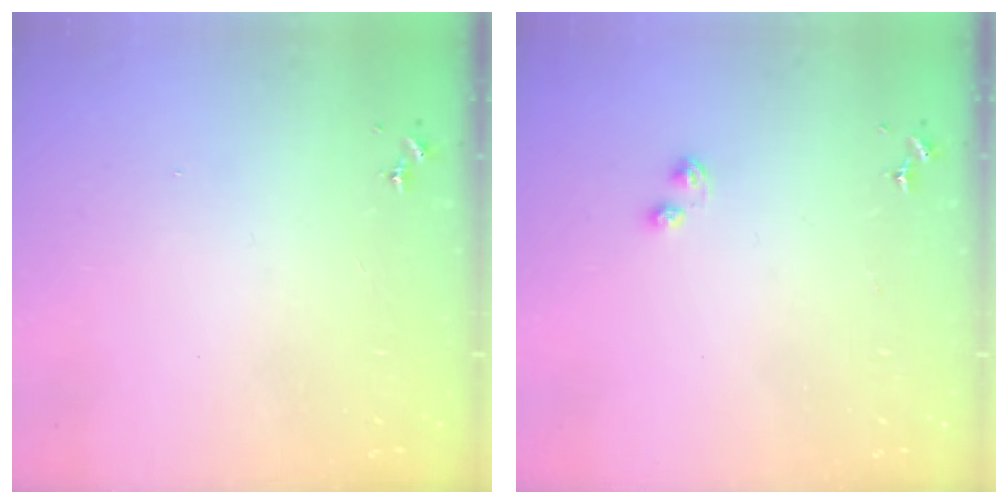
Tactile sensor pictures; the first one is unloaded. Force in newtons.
{"total": 2.3, "press": 2.2, "slide": 0.5}